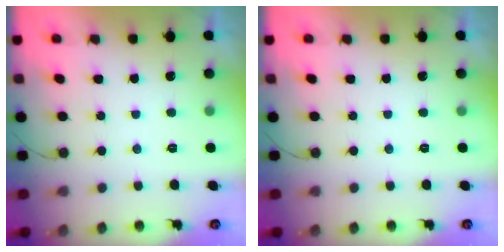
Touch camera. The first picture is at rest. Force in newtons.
{"total": 0.0}